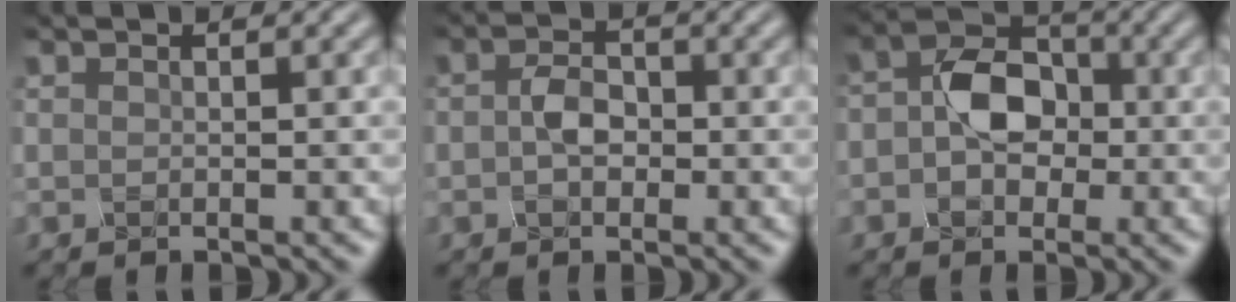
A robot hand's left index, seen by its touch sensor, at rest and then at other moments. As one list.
[{"total": 2.5, "force": [-0.3, 1.7, 1.8], "torque": [-0.037, 0.004, -0.011]}, {"total": 4.8, "force": [-0.4, 3.5, 3.3], "torque": [-0.054, 0.006, -0.016]}]